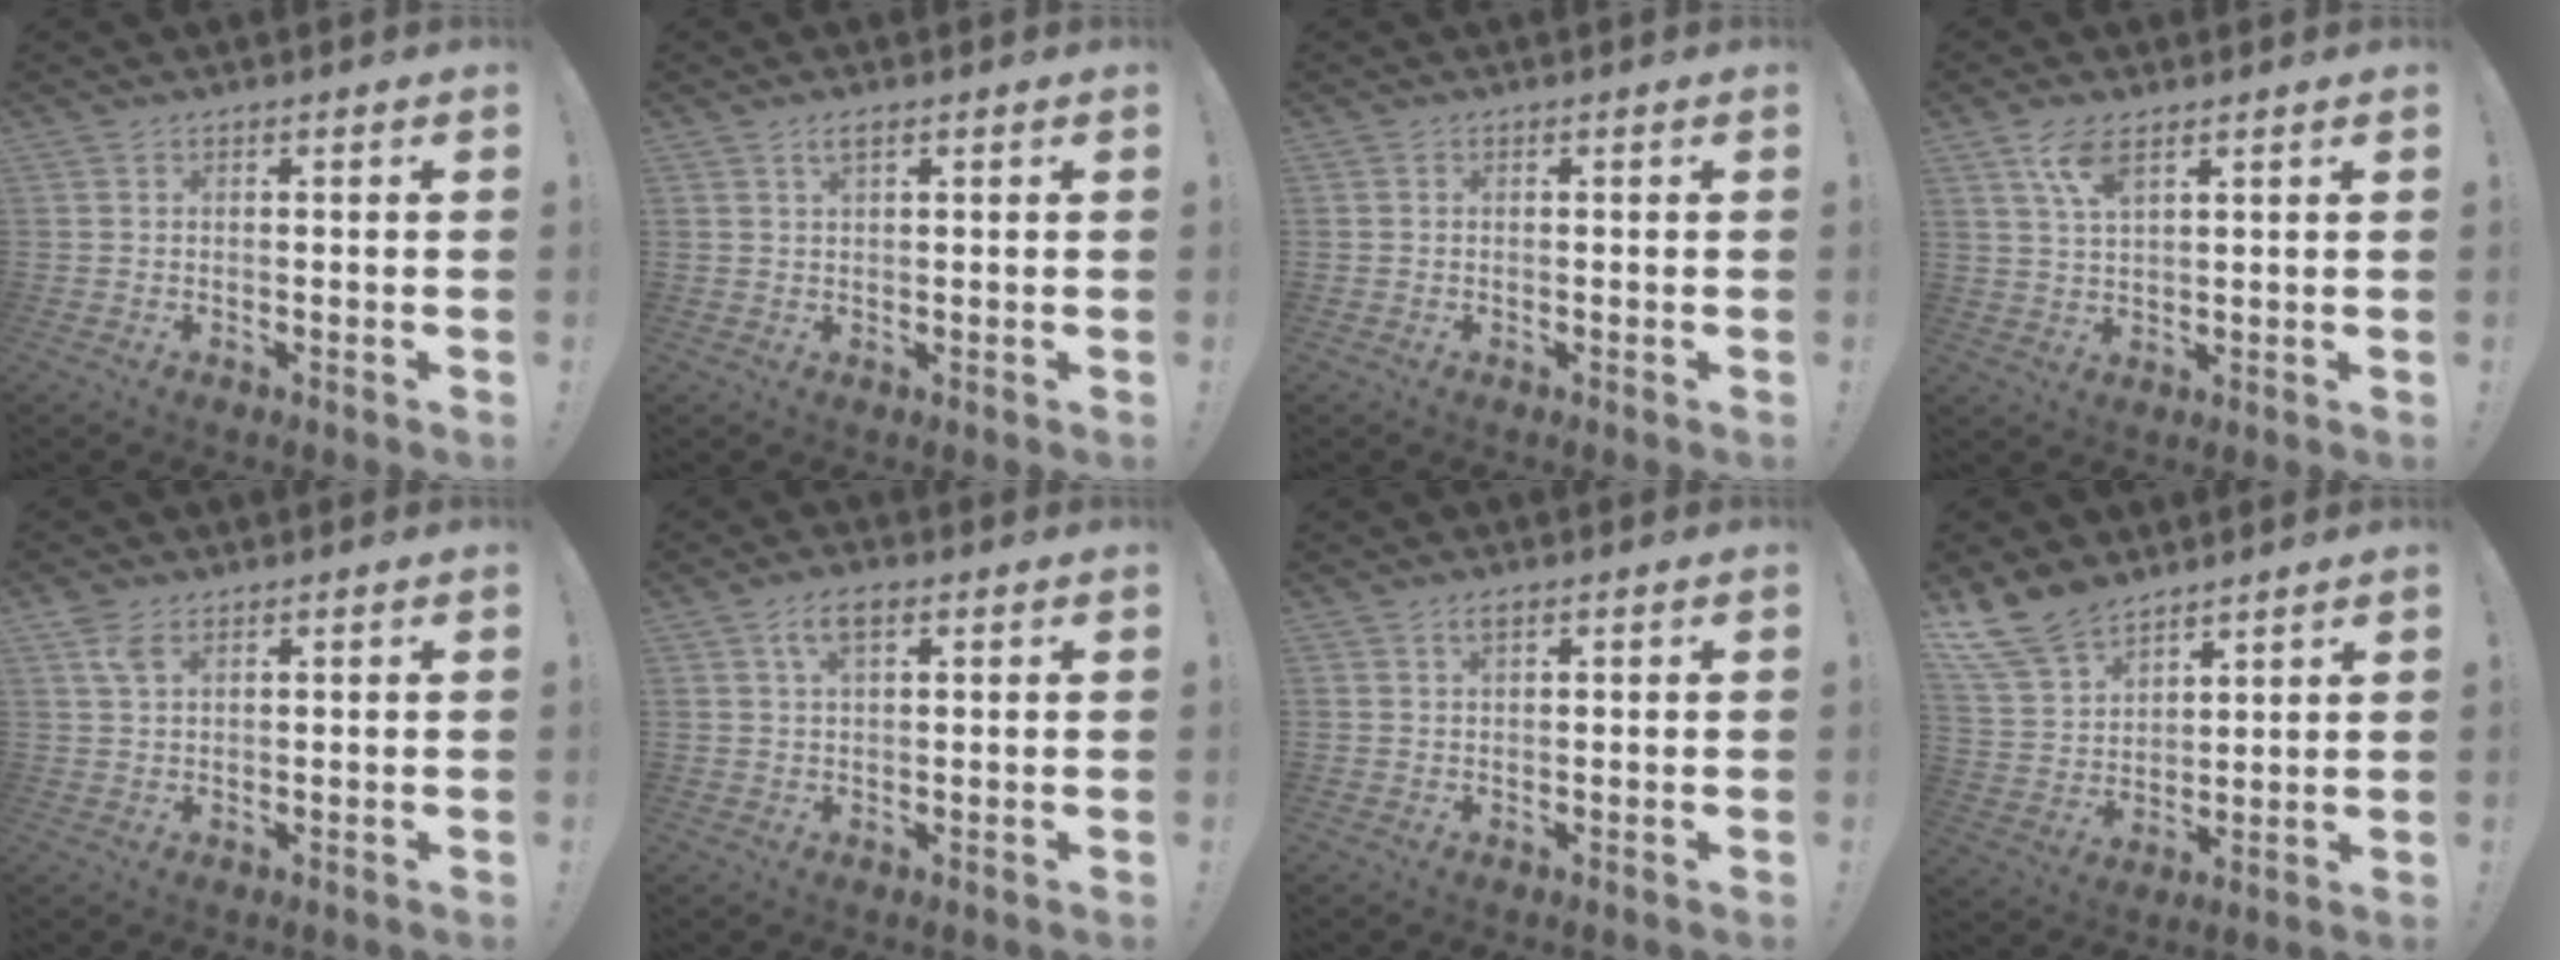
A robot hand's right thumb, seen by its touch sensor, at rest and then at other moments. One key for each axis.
{"total": 2.3, "fx": 1.2, "fy": 0.6, "fz": 1.9, "tx": -0.040, "ty": 0.002, "tz": 0.020}
{"total": 0.0}
{"total": 6.6, "fx": 4.0, "fy": 2.2, "fz": 4.7, "tx": -0.092, "ty": -0.012, "tz": 0.072}
{"total": 4.5, "fx": 2.5, "fy": 2.2, "fz": 3.0, "tx": -0.062, "ty": -0.004, "tz": 0.049}
{"total": 5.2, "fx": 2.1, "fy": 2.3, "fz": 4.1, "tx": -0.075, "ty": 0.003, "tz": 0.037}
{"total": 1.9, "fx": 1.0, "fy": 0.7, "fz": 1.5, "tx": -0.030, "ty": 0.003, "tz": 0.016}
{"total": 13.7, "fx": 10.6, "fy": 7.2, "fz": 4.8, "tx": -0.106, "ty": -0.064, "tz": 0.207}